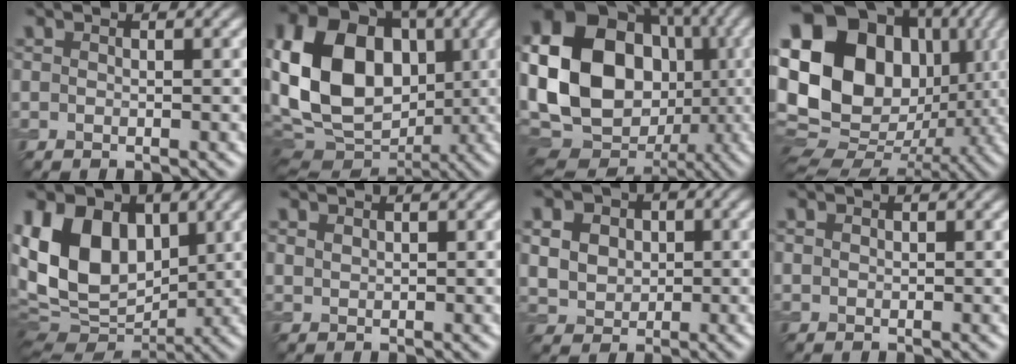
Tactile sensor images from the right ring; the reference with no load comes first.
{"total": 13.2, "force": [0.4, 10.0, 8.7], "torque": [-0.175, 0.003, -0.007]}
{"total": 22.4, "force": [0.0, 18.2, 13.0], "torque": [-0.276, -0.010, -0.023]}
{"total": 21.6, "force": [3.9, 17.1, 12.5], "torque": [-0.244, 0.024, 0.069]}
{"total": 12.9, "force": [2.5, 9.3, 8.6], "torque": [-0.175, 0.012, 0.039]}
{"total": 0.8, "force": [0.6, 0.4, 0.3], "torque": [-0.011, -0.001, 0.016]}
{"total": 9.5, "force": [3.3, 7.3, 5.0], "torque": [-0.098, 0.034, 0.041]}
{"total": 0.5, "force": [0.2, 0.4, 0.2], "torque": [-0.004, -0.001, 0.006]}